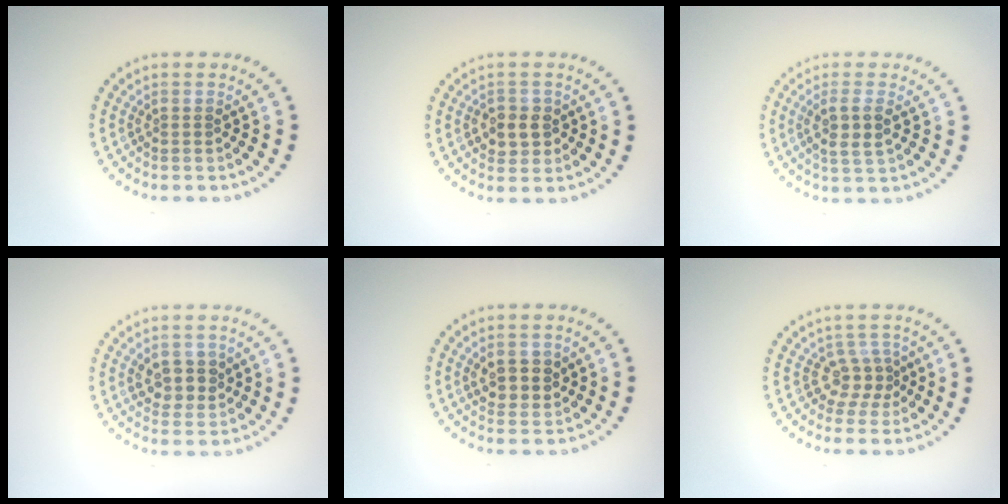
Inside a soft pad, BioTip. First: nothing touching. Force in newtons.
{"total": 2.5, "press": 2.4, "slide": 0.6}
{"total": 2.7, "press": 2.4, "slide": 1.1}
{"total": 2.9, "press": 2.8, "slide": 0.9}
{"total": 2.7, "press": 2.6, "slide": 0.8}
{"total": 2.4, "press": 1.6, "slide": 1.8}